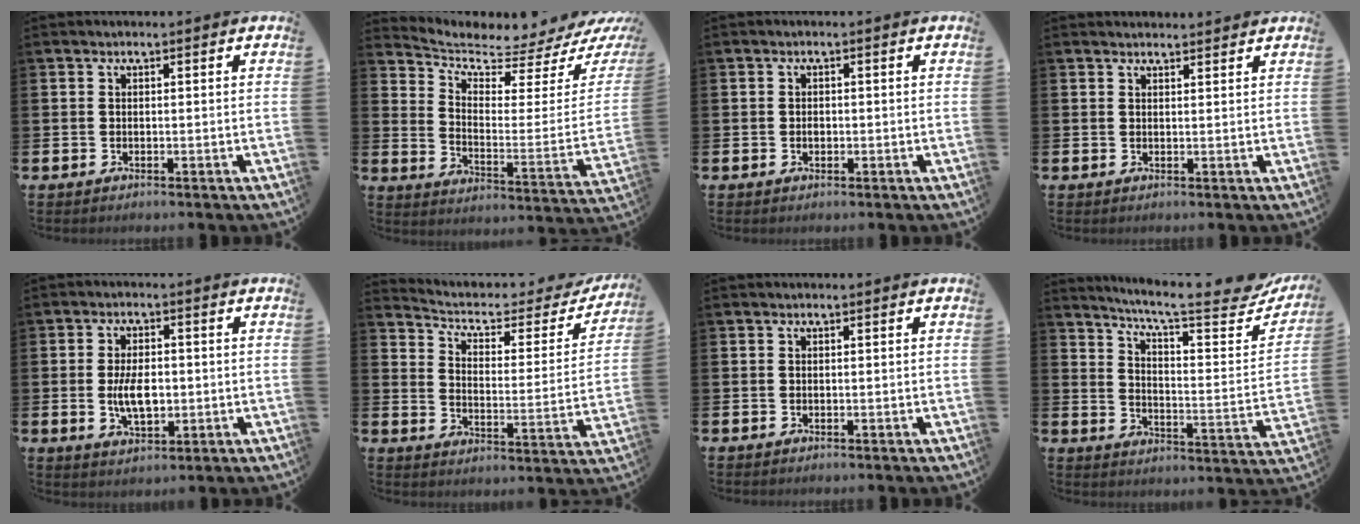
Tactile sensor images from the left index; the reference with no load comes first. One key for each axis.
{"total": 5.1, "fx": 4.8, "fy": 1.2, "fz": 1.3, "tx": -0.045, "ty": -0.060, "tz": 0.071}
{"total": 0.8, "fx": -0.1, "fy": 0.7, "fz": 0.5, "tx": -0.010, "ty": 0.004, "tz": -0.004}
{"total": 1.7, "fx": 1.7, "fy": 0.2, "fz": -0.1, "tx": 0.006, "ty": -0.008, "tz": 0.029}
{"total": 5.4, "fx": -0.3, "fy": 2.9, "fz": 4.6, "tx": -0.075, "ty": -0.004, "tz": -0.010}
{"total": 5.2, "fx": 4.4, "fy": 2.1, "fz": 1.9, "tx": -0.061, "ty": -0.032, "tz": 0.066}
{"total": 0.0}
{"total": 8.5, "fx": 7.0, "fy": 1.3, "fz": 4.8, "tx": -0.093, "ty": -0.055, "tz": 0.106}